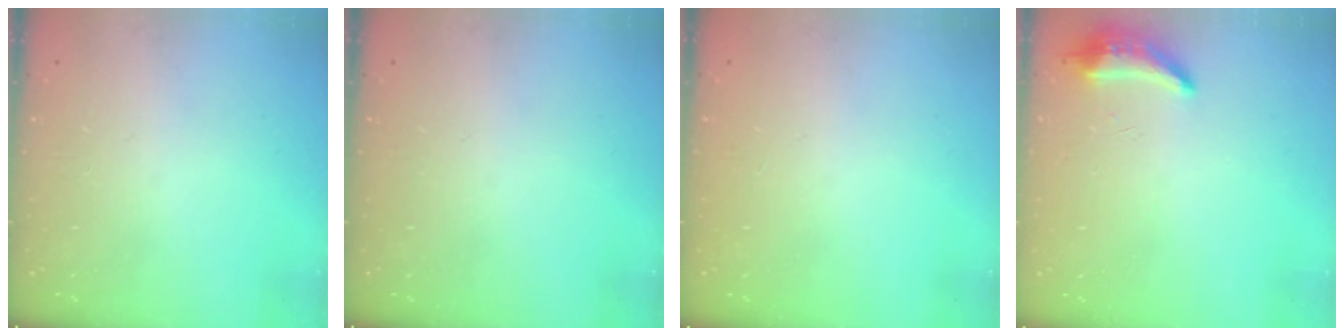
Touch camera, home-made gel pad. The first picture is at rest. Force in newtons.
{"total": 0.0}
{"total": 0.0}
{"total": 8.7, "press": 8.5, "slide": 2.0}